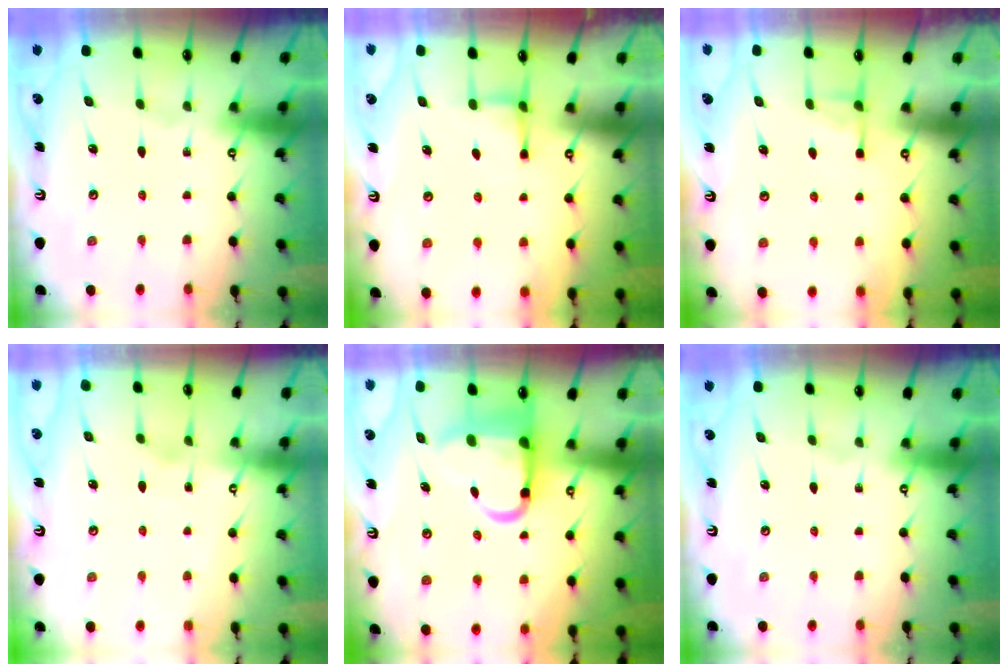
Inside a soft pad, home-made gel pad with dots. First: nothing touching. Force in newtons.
{"total": 3.2, "press": 3.1, "slide": 0.7}
{"total": 4.3, "press": 4.3, "slide": 0.7}
{"total": 1.8, "press": 1.8, "slide": 0.3}
{"total": 9.8, "press": 9.5, "slide": 2.2}
{"total": 0.0}